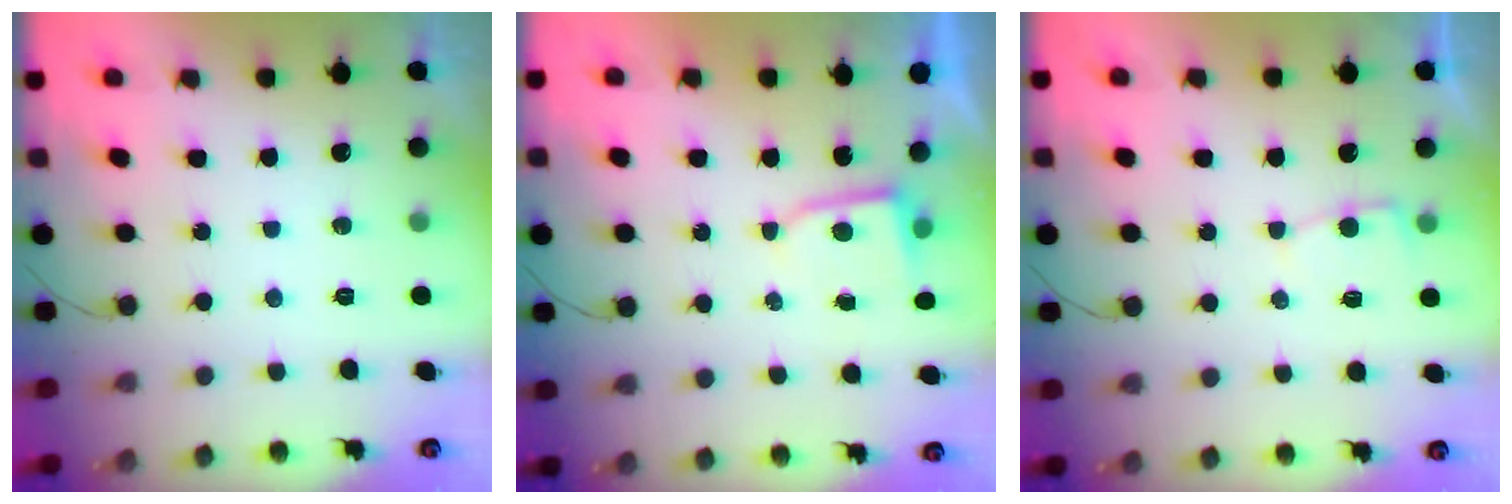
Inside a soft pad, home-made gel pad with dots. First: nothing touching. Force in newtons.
{"total": 2.2, "press": 2.2, "slide": 0.3}
{"total": 2.6, "press": 2.6, "slide": 0.3}